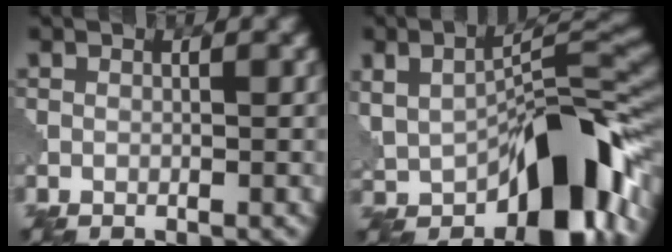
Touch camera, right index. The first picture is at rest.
{"total": 12.2, "force": [-3.3, 5.8, 10.2], "torque": [-0.141, 0.005, -0.053]}